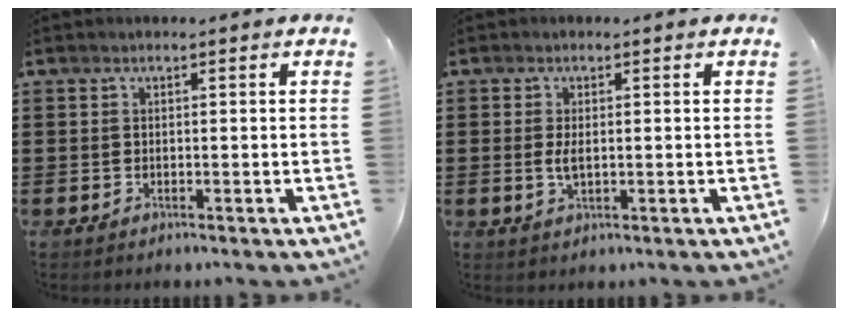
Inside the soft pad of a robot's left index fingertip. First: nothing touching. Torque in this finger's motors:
{"motor_torque": [0.52, 0.41, 0.40, 0.07]}